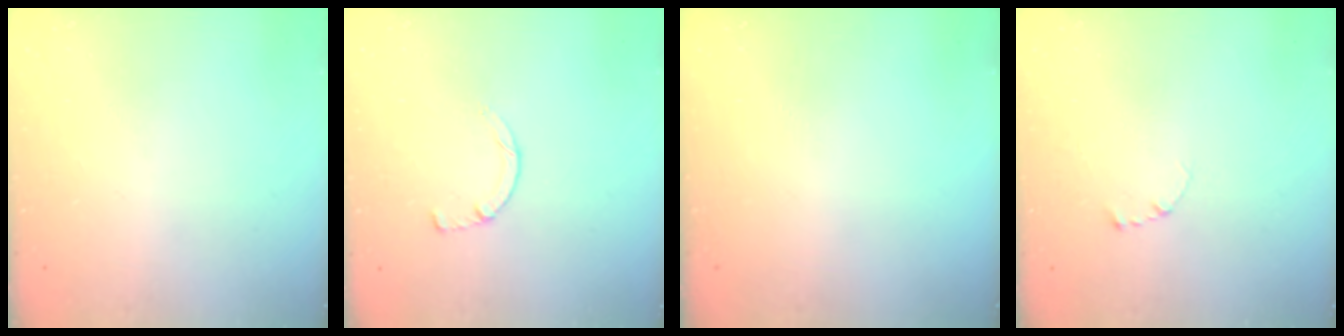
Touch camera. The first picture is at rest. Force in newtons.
{"total": 2.5, "press": 2.5, "slide": 0.3}
{"total": 0.0}
{"total": 2.7, "press": 2.7, "slide": 0.3}